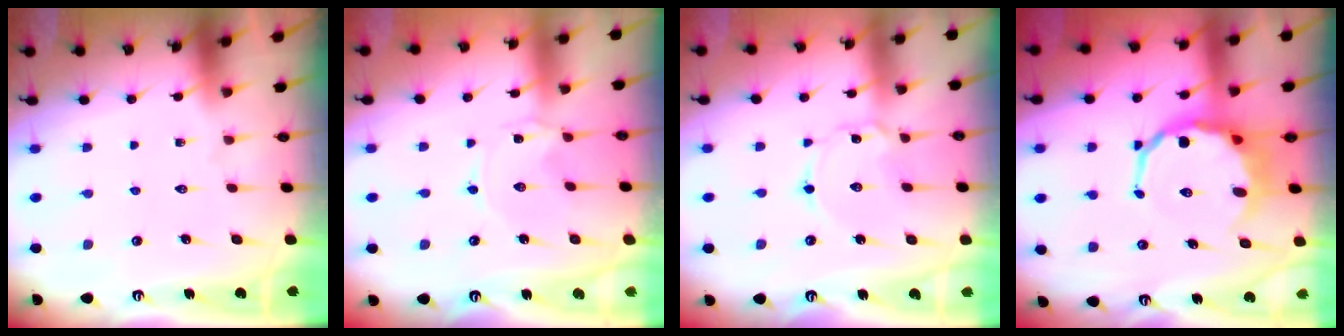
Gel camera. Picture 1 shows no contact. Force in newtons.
{"total": 0.0}
{"total": 2.4, "press": 2.4, "slide": 0.1}
{"total": 8.6, "press": 8.3, "slide": 2.2}